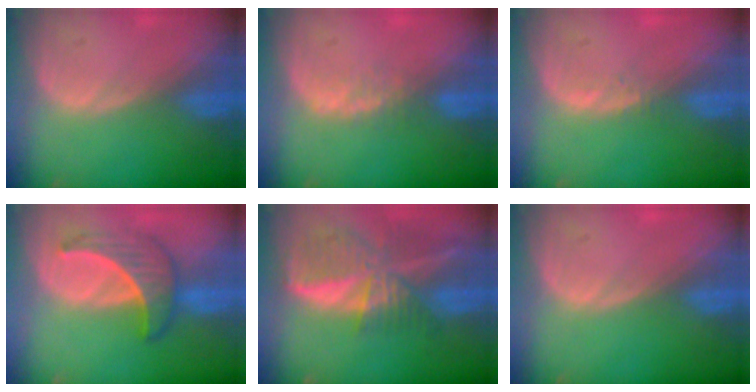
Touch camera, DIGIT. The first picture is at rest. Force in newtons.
{"total": 1.9, "press": 1.8, "slide": 0.5}
{"total": 0.7, "press": 0.7, "slide": 0.1}
{"total": 6.7, "press": 6.1, "slide": 2.6}
{"total": 9.5, "press": 8.2, "slide": 4.7}
{"total": 0.0}